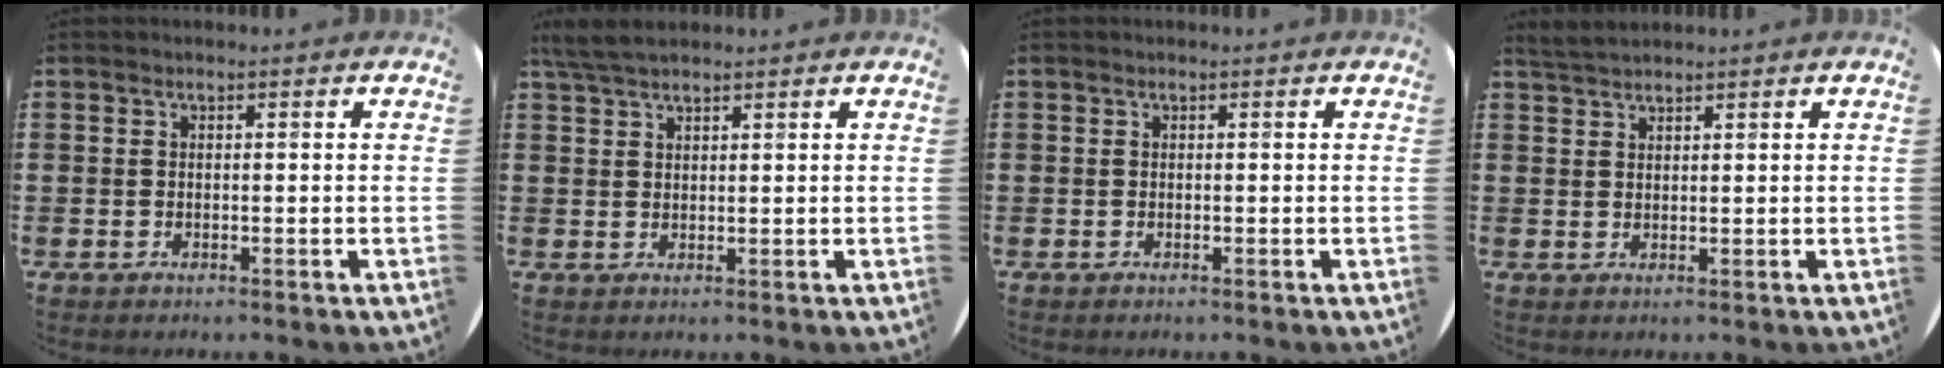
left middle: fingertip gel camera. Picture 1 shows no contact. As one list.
[{"total": 3.8, "force": [3.3, 0.8, 1.7], "torque": [-0.041, 0.003, 0.062]}, {"total": 0.0}, {"total": 2.2, "force": [2.1, 0.3, 0.5], "torque": [-0.013, 0.003, 0.041]}]